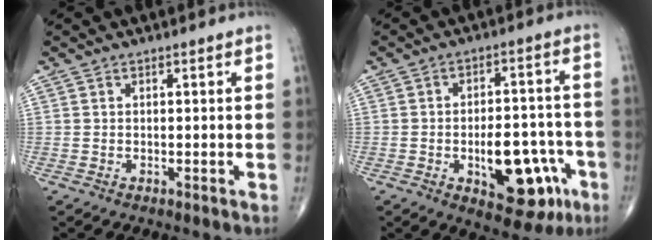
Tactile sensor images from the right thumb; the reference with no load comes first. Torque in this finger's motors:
{"motor_torque": [2.98, 2.03, 0.86, -0.91, 0.30]}